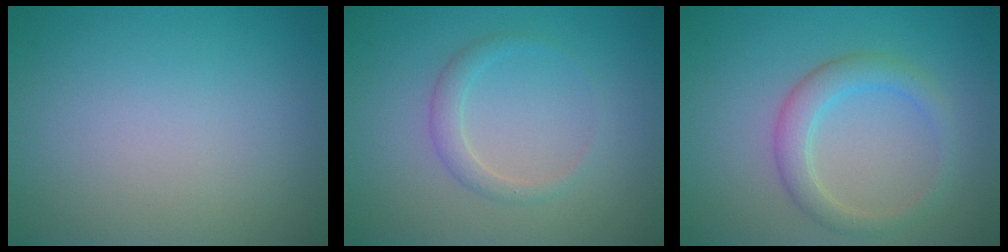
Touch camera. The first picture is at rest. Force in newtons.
{"total": 1.7, "press": 1.7, "slide": 0.0}
{"total": 2.9, "press": 2.9, "slide": 0.2}